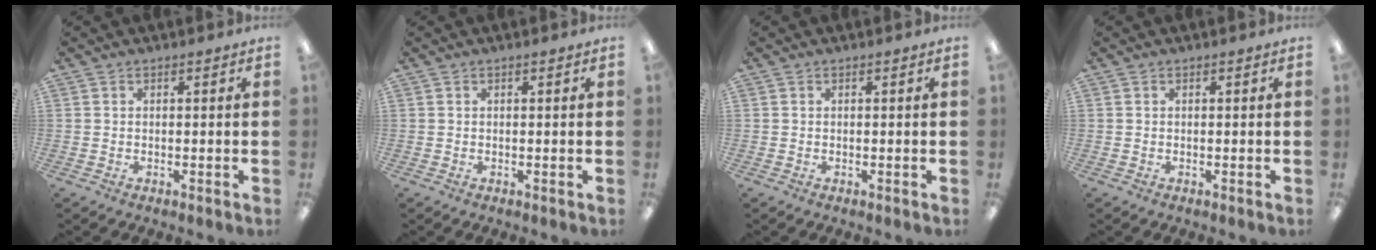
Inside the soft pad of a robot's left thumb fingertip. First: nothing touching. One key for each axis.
{"total": 0.0}
{"total": 0.0}
{"total": 0.0}